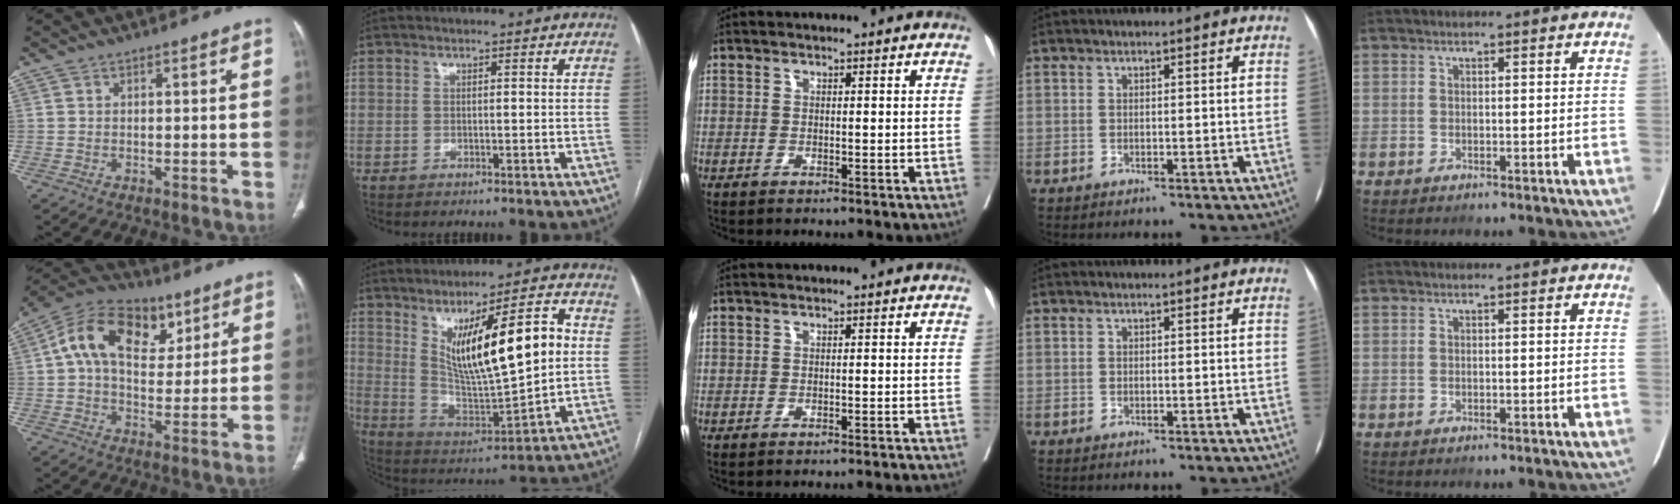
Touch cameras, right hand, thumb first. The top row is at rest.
{"thumb": {"total": 17.1, "force": [6.0, 11.2, 11.5], "torque": [-0.163, 0.004, 0.092]}, "index": {"total": 16.9, "force": [3.9, 2.8, 16.2], "torque": [-0.273, 0.000, 0.079]}, "middle": {"total": 5.3, "force": [-5.1, -1.0, 1.1], "torque": [-0.010, -0.018, -0.056]}}